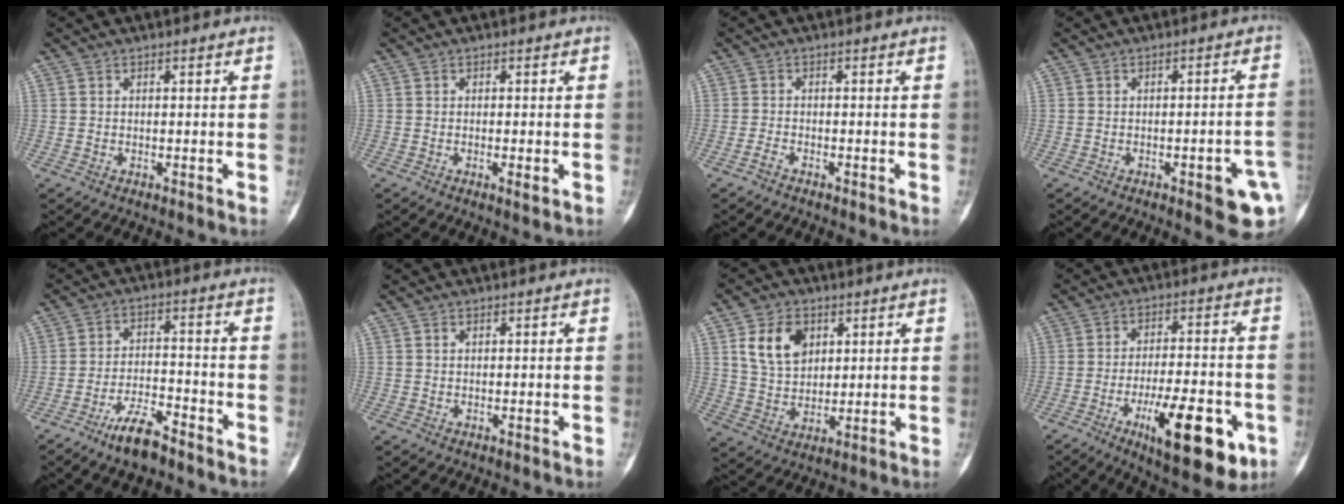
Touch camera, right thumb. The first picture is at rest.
{"total": 1.7, "force": [-0.5, 0.5, 1.5], "torque": [-0.026, -0.004, -0.008]}
{"total": 1.3, "force": [-1.1, 0.4, 0.6], "torque": [-0.020, 0.006, -0.022]}
{"total": 8.8, "force": [-3.1, 2.4, 7.9], "torque": [-0.086, 0.015, -0.031]}
{"total": 1.5, "force": [-1.0, 0.2, 1.1], "torque": [-0.025, 0.001, -0.020]}
{"total": 0.7, "force": [0.4, 0.5, 0.4], "torque": [-0.005, -0.001, 0.007]}
{"total": 9.9, "force": [3.8, 7.0, 5.9], "torque": [-0.084, -0.014, 0.076]}
{"total": 17.9, "force": [-7.0, 6.1, 15.2], "torque": [-0.214, 0.013, -0.098]}